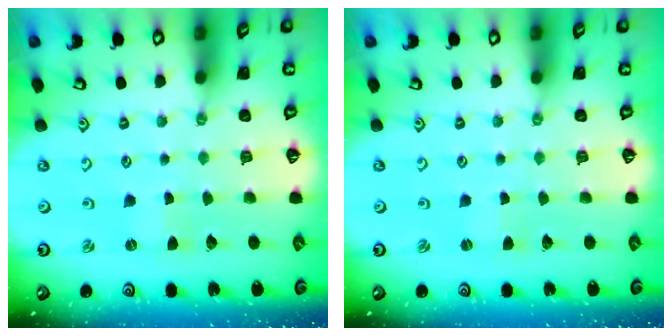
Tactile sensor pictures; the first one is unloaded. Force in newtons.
{"total": 0.0}